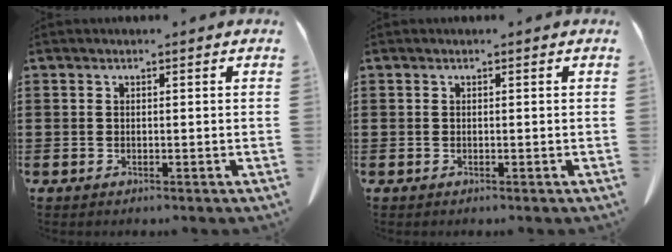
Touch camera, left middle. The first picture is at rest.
{"total": 0.0}